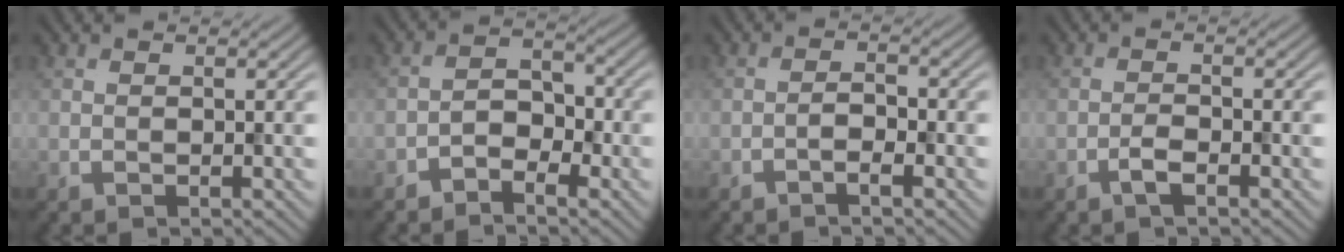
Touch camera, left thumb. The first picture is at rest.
{"total": 3.4, "force": [-2.3, 1.8, 1.7], "torque": [-0.026, 0.013, -0.050]}
{"total": 1.8, "force": [-1.2, 0.5, 1.3], "torque": [-0.024, 0.006, -0.026]}
{"total": 1.9, "force": [-1.2, 0.5, 1.4], "torque": [-0.031, 0.004, -0.028]}